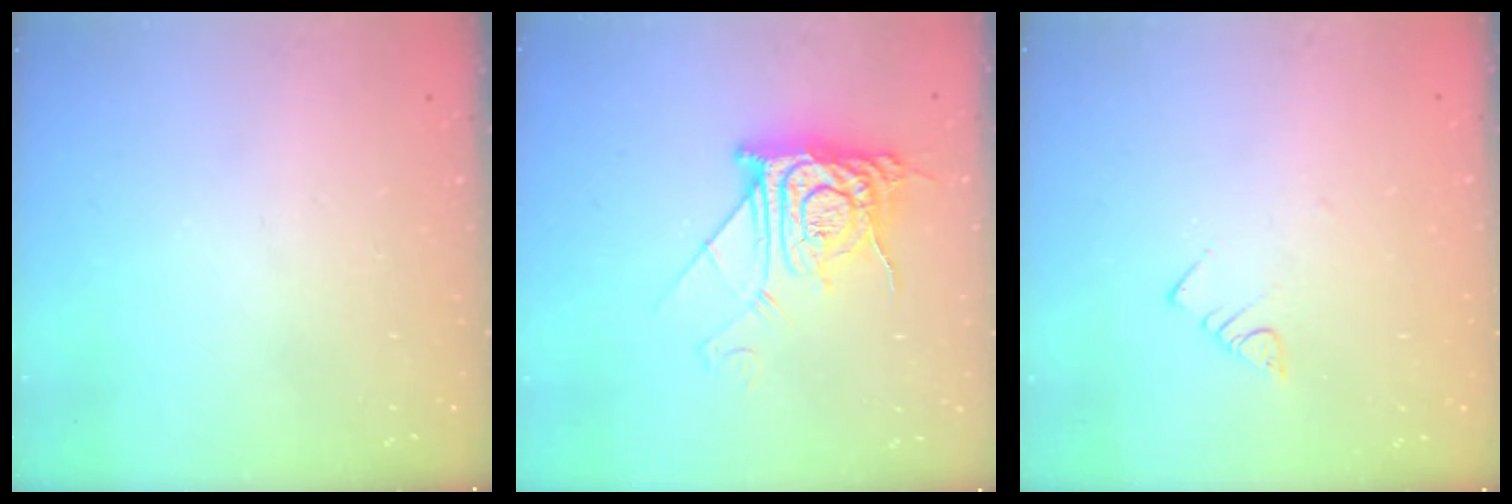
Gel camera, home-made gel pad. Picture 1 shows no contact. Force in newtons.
{"total": 12.2, "press": 12.1, "slide": 1.3}
{"total": 2.8, "press": 2.7, "slide": 0.4}